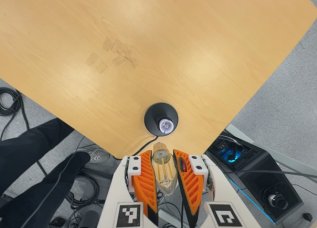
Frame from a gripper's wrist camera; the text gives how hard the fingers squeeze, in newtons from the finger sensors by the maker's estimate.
{"total": 22.8, "left": 24.8, "right": 20.9}